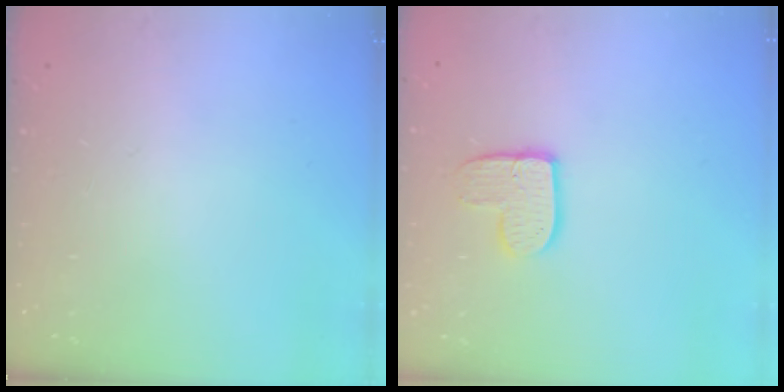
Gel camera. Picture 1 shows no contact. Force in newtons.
{"total": 9.5, "press": 9.5, "slide": 0.3}